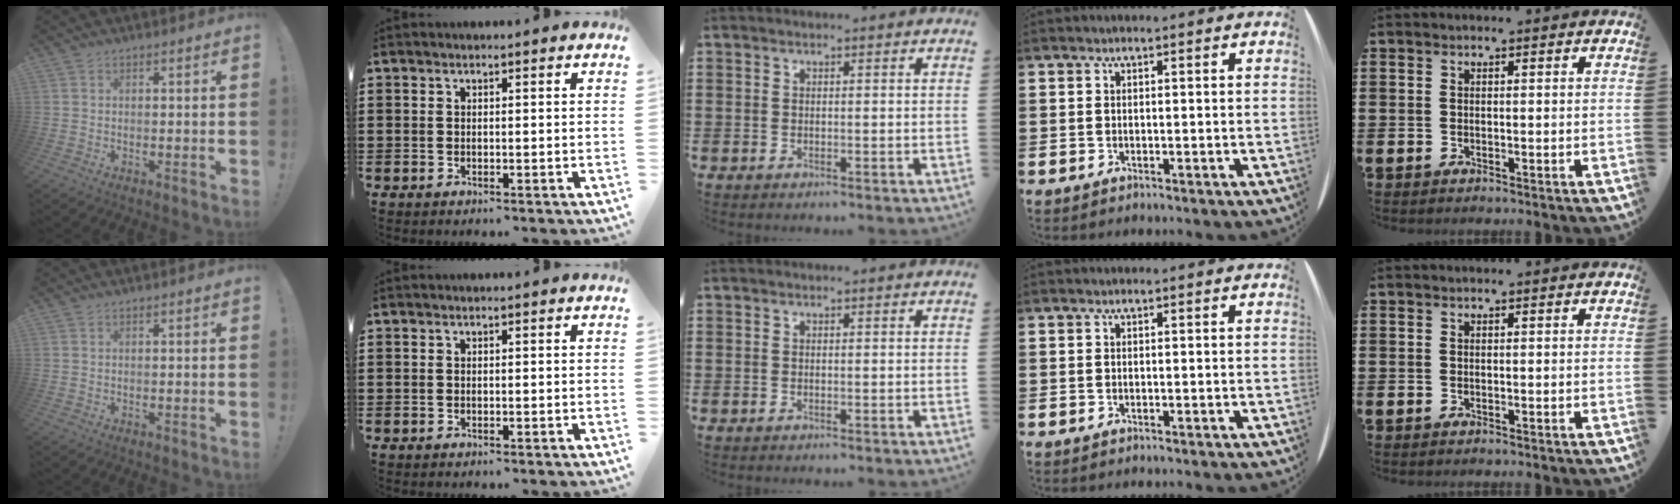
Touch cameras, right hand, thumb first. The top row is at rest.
{}